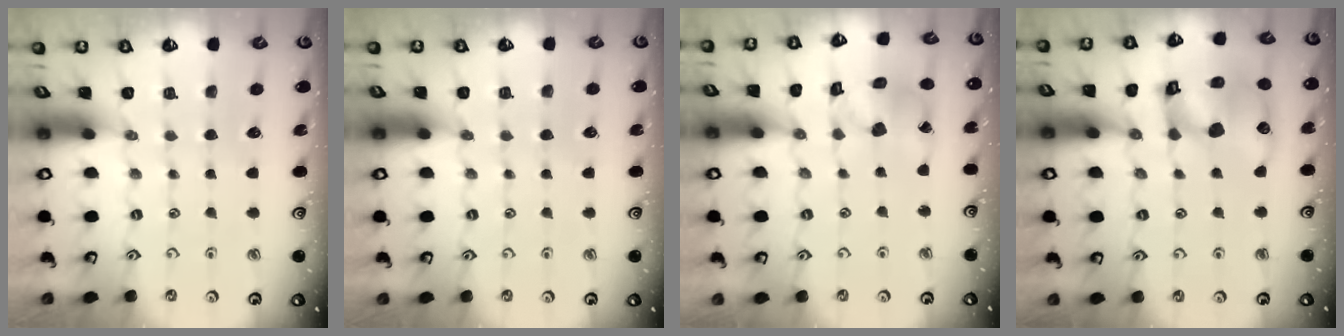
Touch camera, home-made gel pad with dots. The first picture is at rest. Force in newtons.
{"total": 0.0}
{"total": 11.9, "press": 11.8, "slide": 1.2}
{"total": 14.4, "press": 14.2, "slide": 2.0}